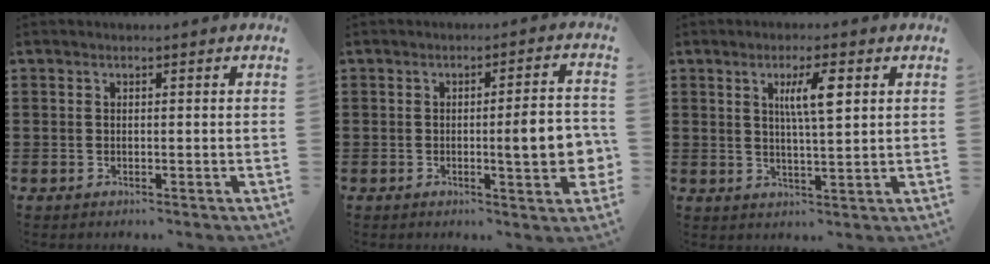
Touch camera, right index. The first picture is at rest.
{"total": 7.4, "force": [-0.6, 1.1, 7.3], "torque": [-0.098, -0.013, -0.014]}
{"total": 5.5, "force": [1.9, 1.0, 5.0], "torque": [-0.096, 0.005, 0.026]}